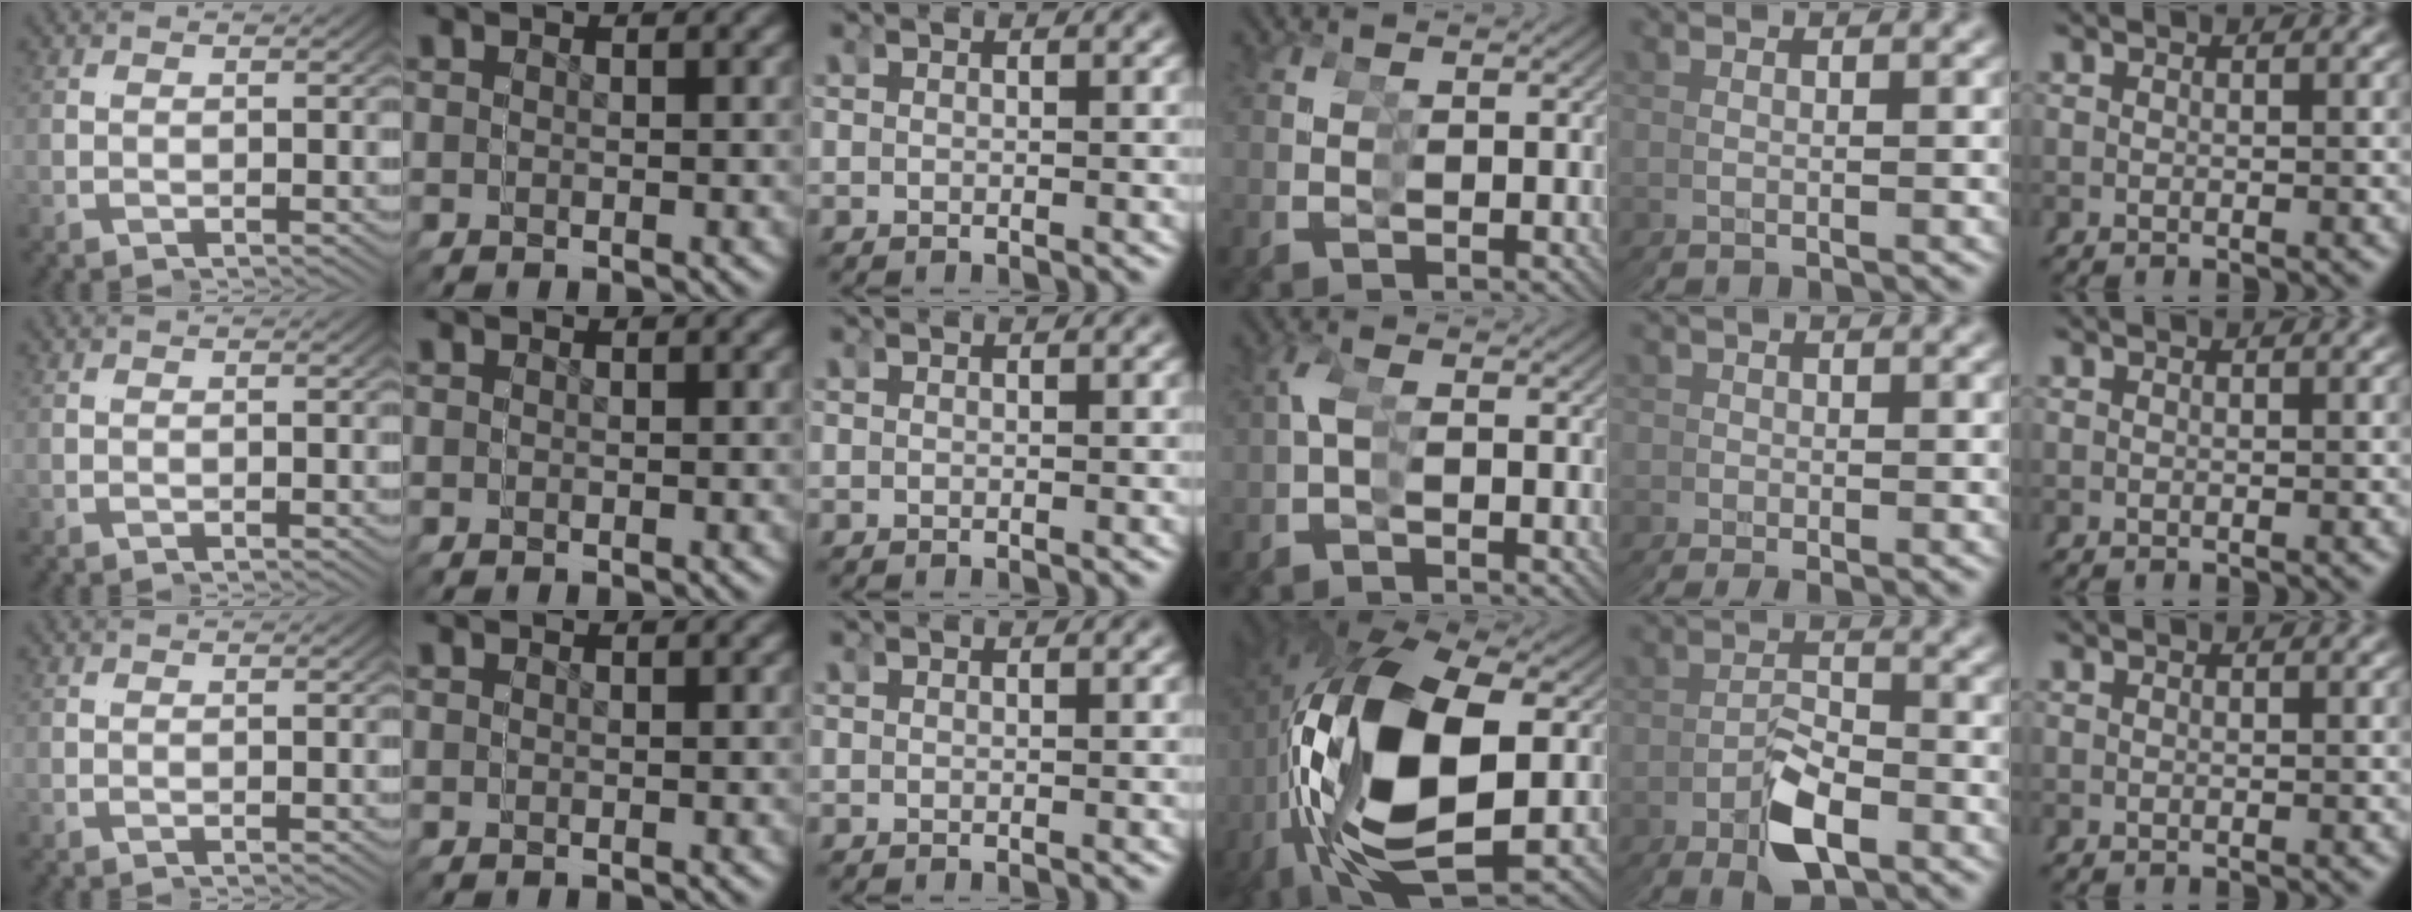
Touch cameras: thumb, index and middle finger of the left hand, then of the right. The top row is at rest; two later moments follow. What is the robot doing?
{"motion": "grasp_and_lifting", "object": "scissors"}